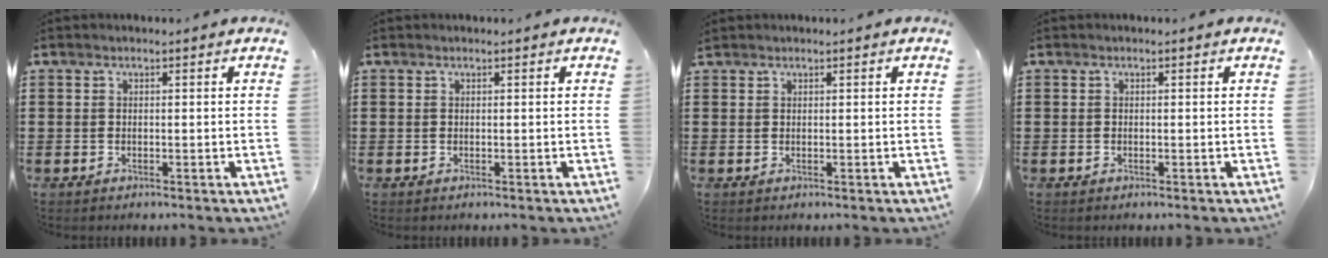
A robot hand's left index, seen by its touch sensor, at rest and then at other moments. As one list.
[{"total": 0.0}, {"total": 0.5, "force": [0.5, 0.2, 0.0], "torque": [-0.002, 0.001, 0.010]}, {"total": 0.0}]